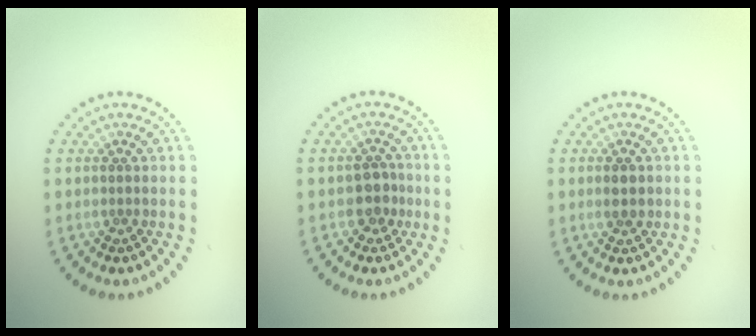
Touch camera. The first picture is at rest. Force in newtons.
{"total": 2.0, "press": 1.8, "slide": 0.8}
{"total": 1.4, "press": 1.4, "slide": 0.1}